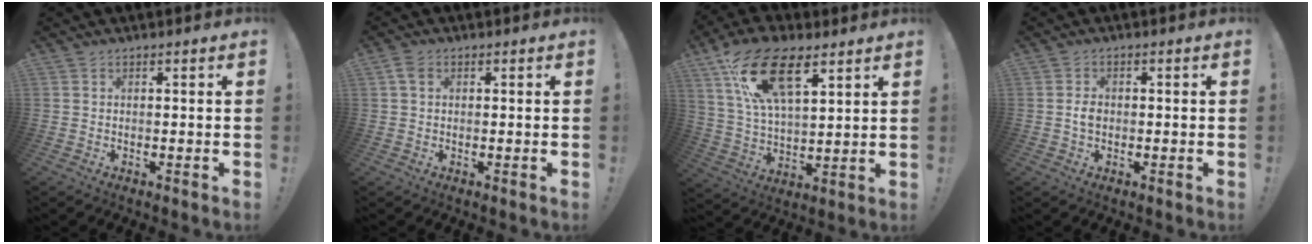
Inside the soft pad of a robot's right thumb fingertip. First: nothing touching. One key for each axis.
{"total": 2.7, "fx": 0.8, "fy": 1.8, "fz": 1.8, "tx": -0.032, "ty": 0.003, "tz": 0.015}
{"total": 18.0, "fx": 9.5, "fy": 8.2, "fz": 12.9, "tx": -0.253, "ty": -0.030, "tz": 0.169}
{"total": 2.7, "fx": -0.5, "fy": 1.8, "fz": 2.0, "tx": -0.028, "ty": 0.004, "tz": -0.009}